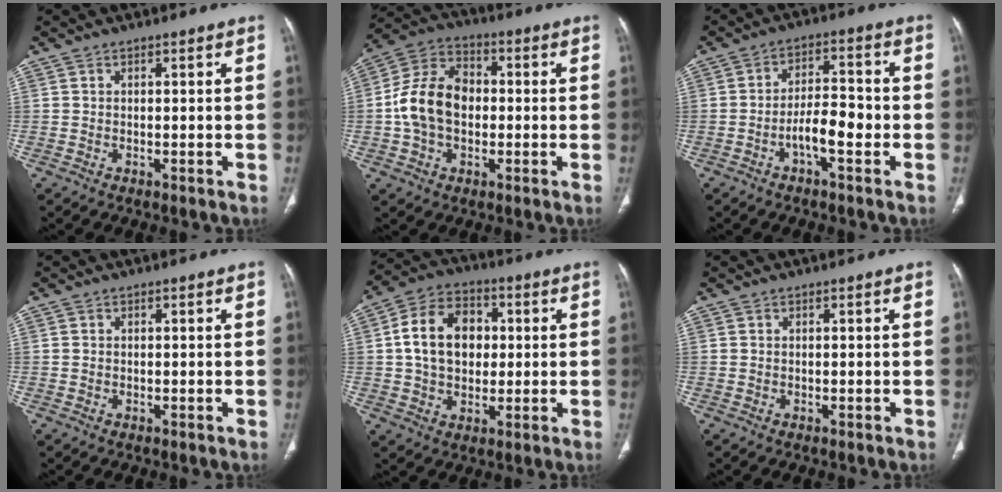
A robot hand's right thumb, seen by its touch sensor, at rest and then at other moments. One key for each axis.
{"total": 13.1, "fx": -0.6, "fy": 9.4, "fz": 9.2, "tx": -0.162, "ty": 0.034, "tz": -0.017}
{"total": 6.8, "fx": -2.6, "fy": 2.4, "fz": 5.8, "tx": -0.094, "ty": 0.030, "tz": -0.044}
{"total": 0.5, "fx": -0.1, "fy": 0.5, "fz": 0.1, "tx": -0.001, "ty": 0.003, "tz": 0.000}
{"total": 13.3, "fx": 1.4, "fy": 9.8, "fz": 8.9, "tx": -0.126, "ty": 0.015, "tz": 0.019}
{"total": 0.0}